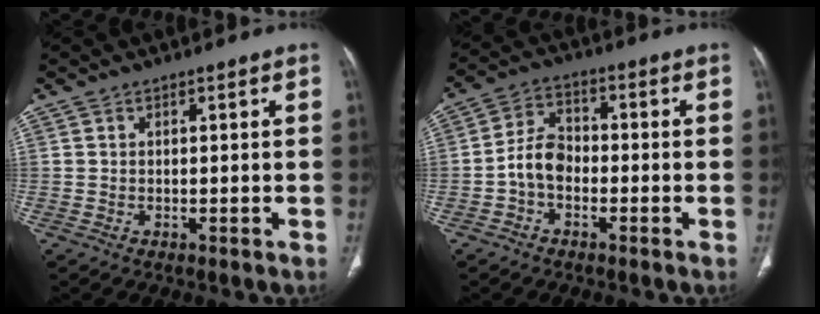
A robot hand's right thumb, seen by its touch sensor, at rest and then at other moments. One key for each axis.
{"total": 6.2, "fx": -1.9, "fy": 4.3, "fz": 4.1, "tx": -0.065, "ty": 0.027, "tz": -0.047}